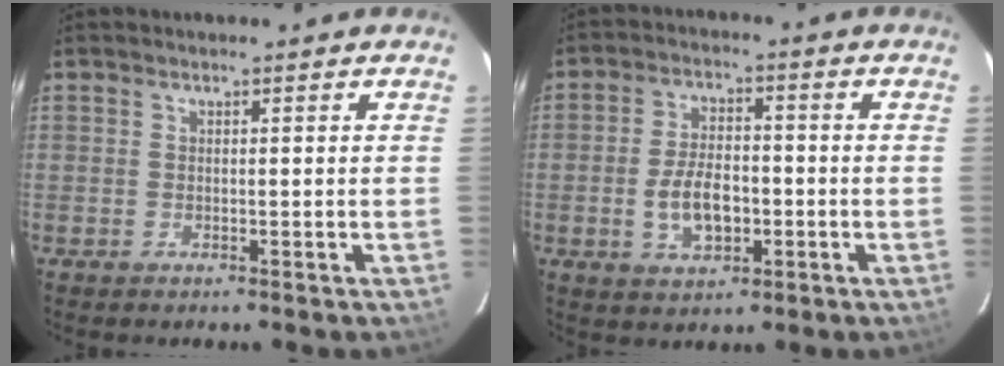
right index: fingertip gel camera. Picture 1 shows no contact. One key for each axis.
{"total": 8.1, "fx": -2.1, "fy": 4.6, "fz": 6.4, "tx": -0.127, "ty": 0.004, "tz": -0.028}